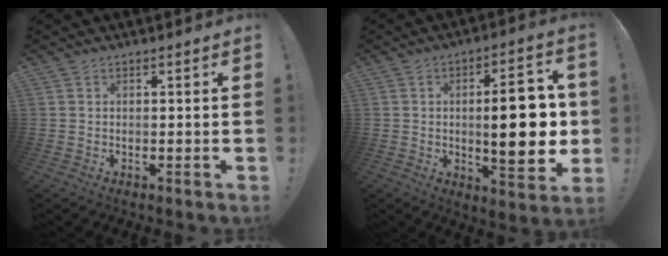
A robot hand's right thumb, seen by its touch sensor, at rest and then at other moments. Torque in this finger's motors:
{"motor_torque": [0.34, 0.51, 1.21, -0.14, 0.10]}